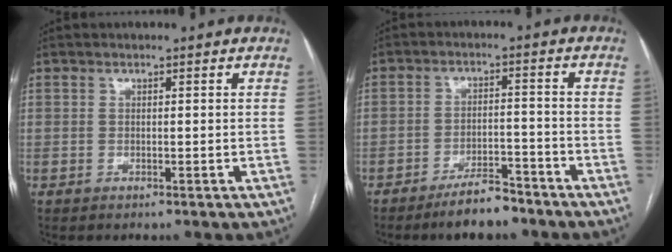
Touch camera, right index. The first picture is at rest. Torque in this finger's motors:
{"motor_torque": [-0.04, 0.01, -0.10, -0.03]}